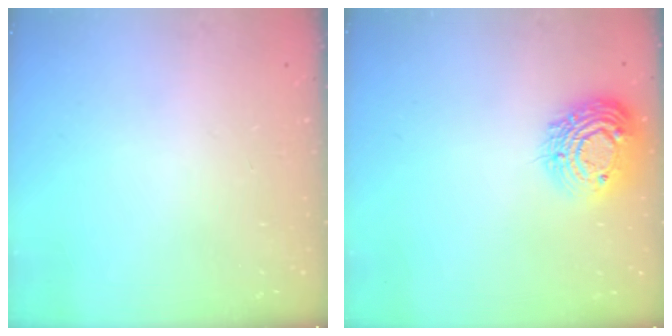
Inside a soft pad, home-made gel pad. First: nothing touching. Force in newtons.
{"total": 13.7, "press": 13.7, "slide": 0.8}